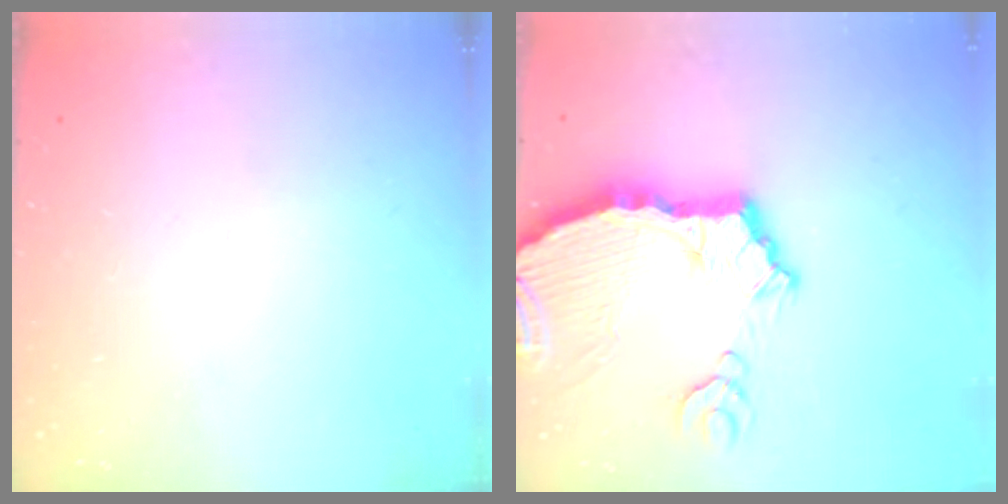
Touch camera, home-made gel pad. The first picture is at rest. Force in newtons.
{"total": 10.4, "press": 10.3, "slide": 1.2}